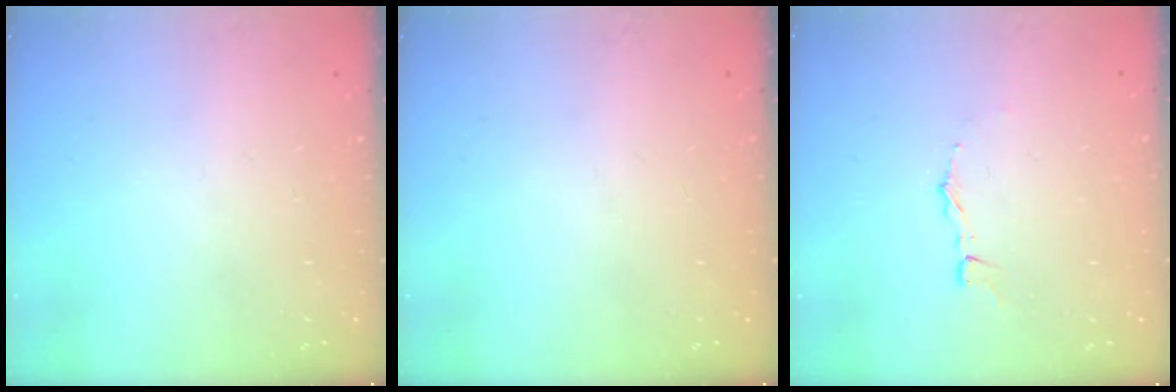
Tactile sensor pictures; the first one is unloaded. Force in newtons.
{"total": 0.0}
{"total": 2.6, "press": 2.6, "slide": 0.2}